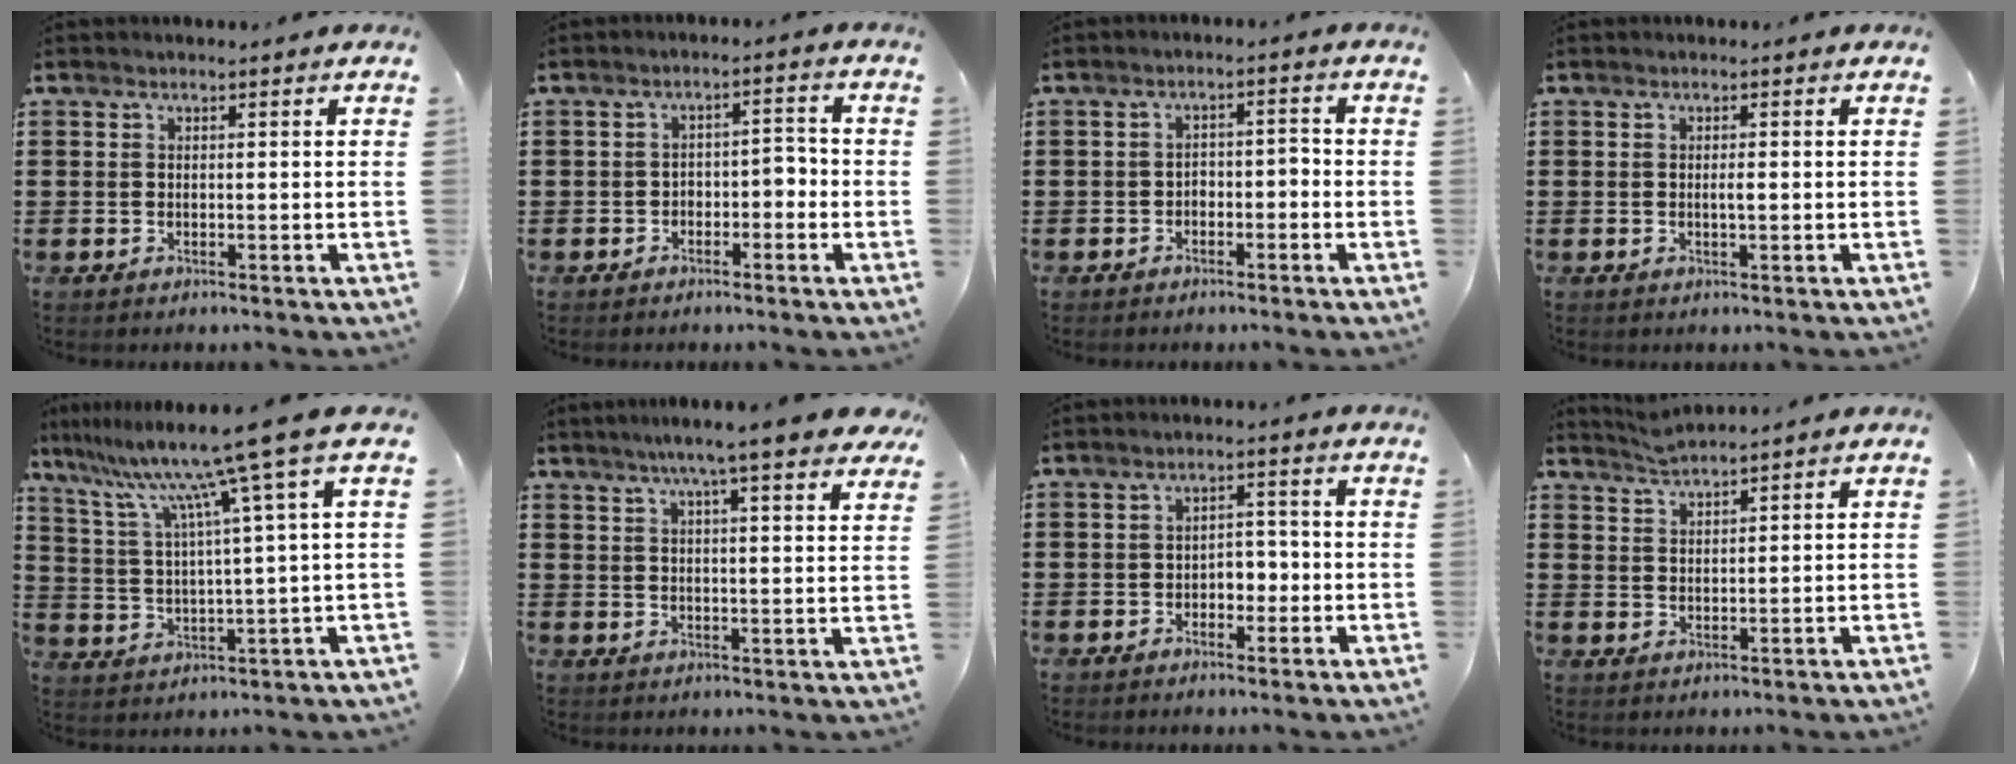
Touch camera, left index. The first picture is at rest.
{"total": 2.8, "force": [-2.0, 1.4, 1.4], "torque": [-0.031, 0.008, -0.045]}
{"total": 2.3, "force": [-2.0, 0.8, 0.6], "torque": [-0.019, 0.006, -0.046]}
{"total": 1.2, "force": [0.0, 0.2, 1.2], "torque": [-0.023, -0.003, 0.000]}
{"total": 11.5, "force": [7.7, -1.7, 8.3], "torque": [-0.188, -0.041, 0.116]}
{"total": 6.5, "force": [5.3, -0.3, 3.8], "torque": [-0.082, -0.019, 0.088]}
{"total": 3.1, "force": [-1.3, 2.2, 1.8], "torque": [-0.032, 0.002, -0.031]}
{"total": 2.4, "force": [2.4, -0.4, 0.3], "torque": [-0.012, -0.002, 0.046]}